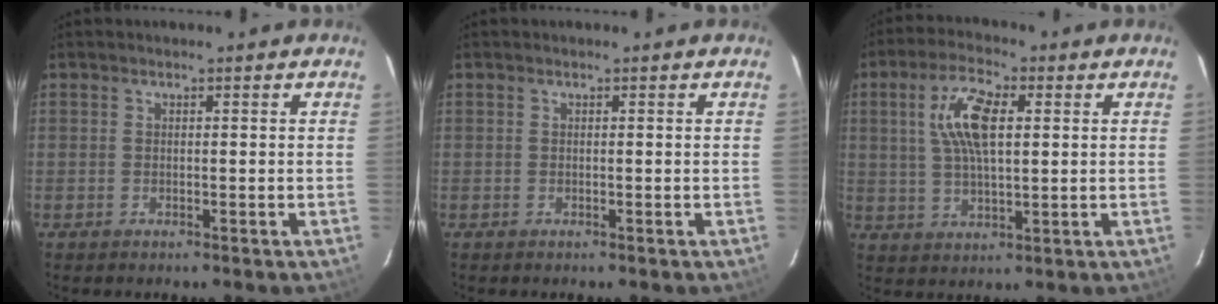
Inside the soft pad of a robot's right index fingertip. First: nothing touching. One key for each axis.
{"total": 0.0}
{"total": 9.7, "fx": 2.4, "fy": 3.8, "fz": 8.6, "tx": -0.168, "ty": 0.014, "tz": 0.047}